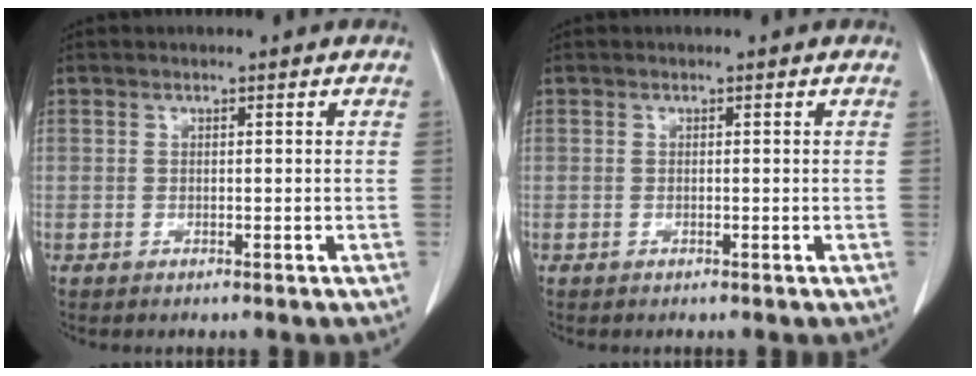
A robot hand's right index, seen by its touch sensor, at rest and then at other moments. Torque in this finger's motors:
{"motor_torque": [0.07, -0.02, 0.02, 0.01]}